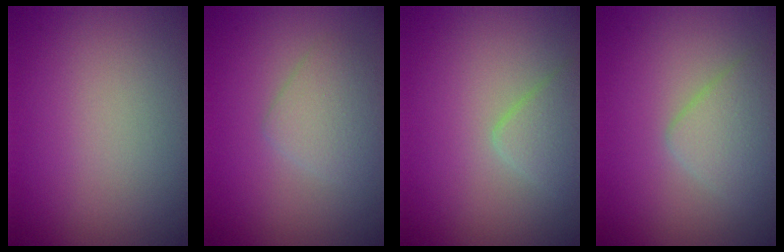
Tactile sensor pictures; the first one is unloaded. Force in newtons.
{"total": 2.5, "press": 2.5, "slide": 0.1}
{"total": 2.1, "press": 2.1, "slide": 0.1}
{"total": 2.7, "press": 2.7, "slide": 0.2}